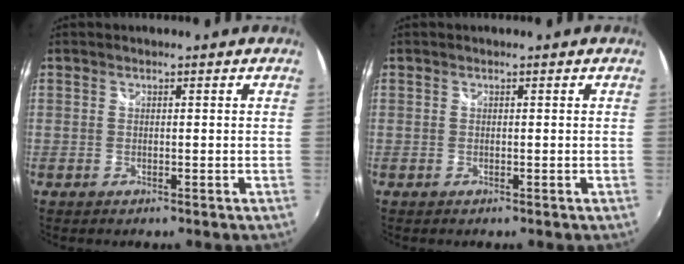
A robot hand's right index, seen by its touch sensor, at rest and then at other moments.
{"total": 0.0}